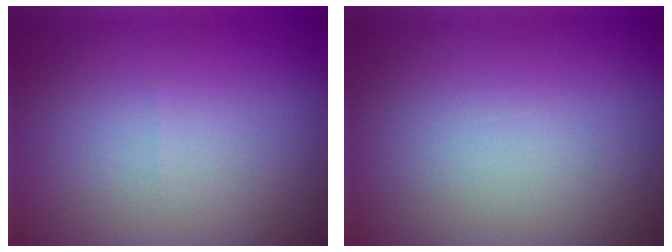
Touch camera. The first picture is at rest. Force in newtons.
{"total": 0.0}